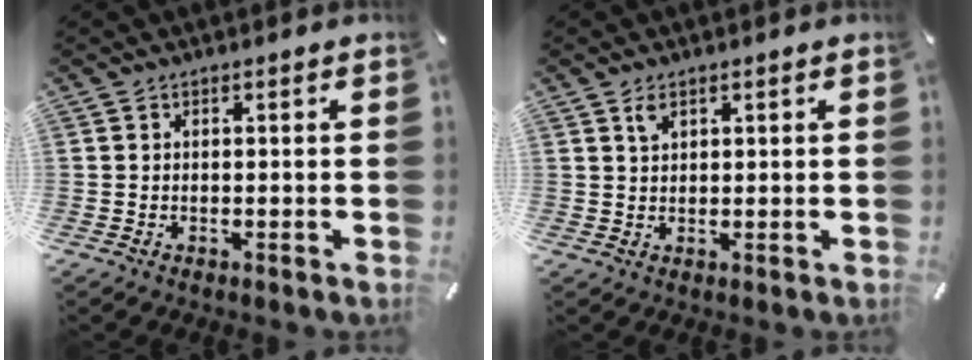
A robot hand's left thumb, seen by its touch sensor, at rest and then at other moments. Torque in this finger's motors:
{"motor_torque": [0.53, 0.47, -0.16, -0.11, 0.12]}